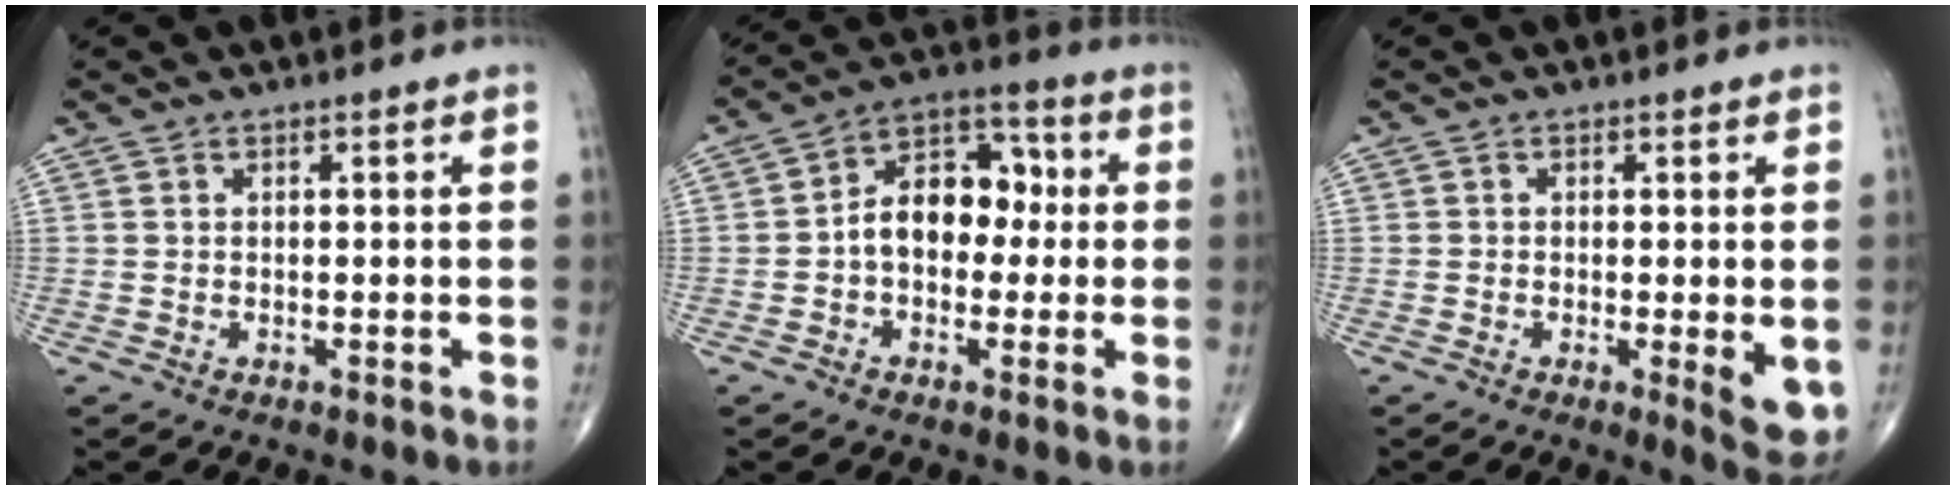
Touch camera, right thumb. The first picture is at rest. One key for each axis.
{"total": 11.0, "fx": -0.2, "fy": 7.4, "fz": 8.2, "tx": -0.101, "ty": 0.038, "tz": -0.016}
{"total": 6.2, "fx": -1.2, "fy": 1.8, "fz": 5.8, "tx": -0.074, "ty": -0.016, "tz": -0.017}